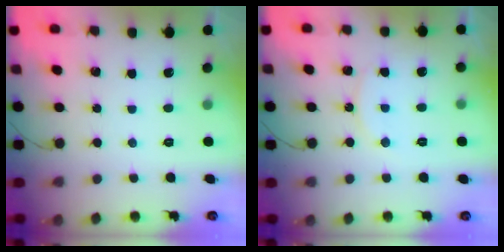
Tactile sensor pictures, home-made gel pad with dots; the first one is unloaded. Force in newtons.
{"total": 7.9, "press": 7.9, "slide": 0.4}